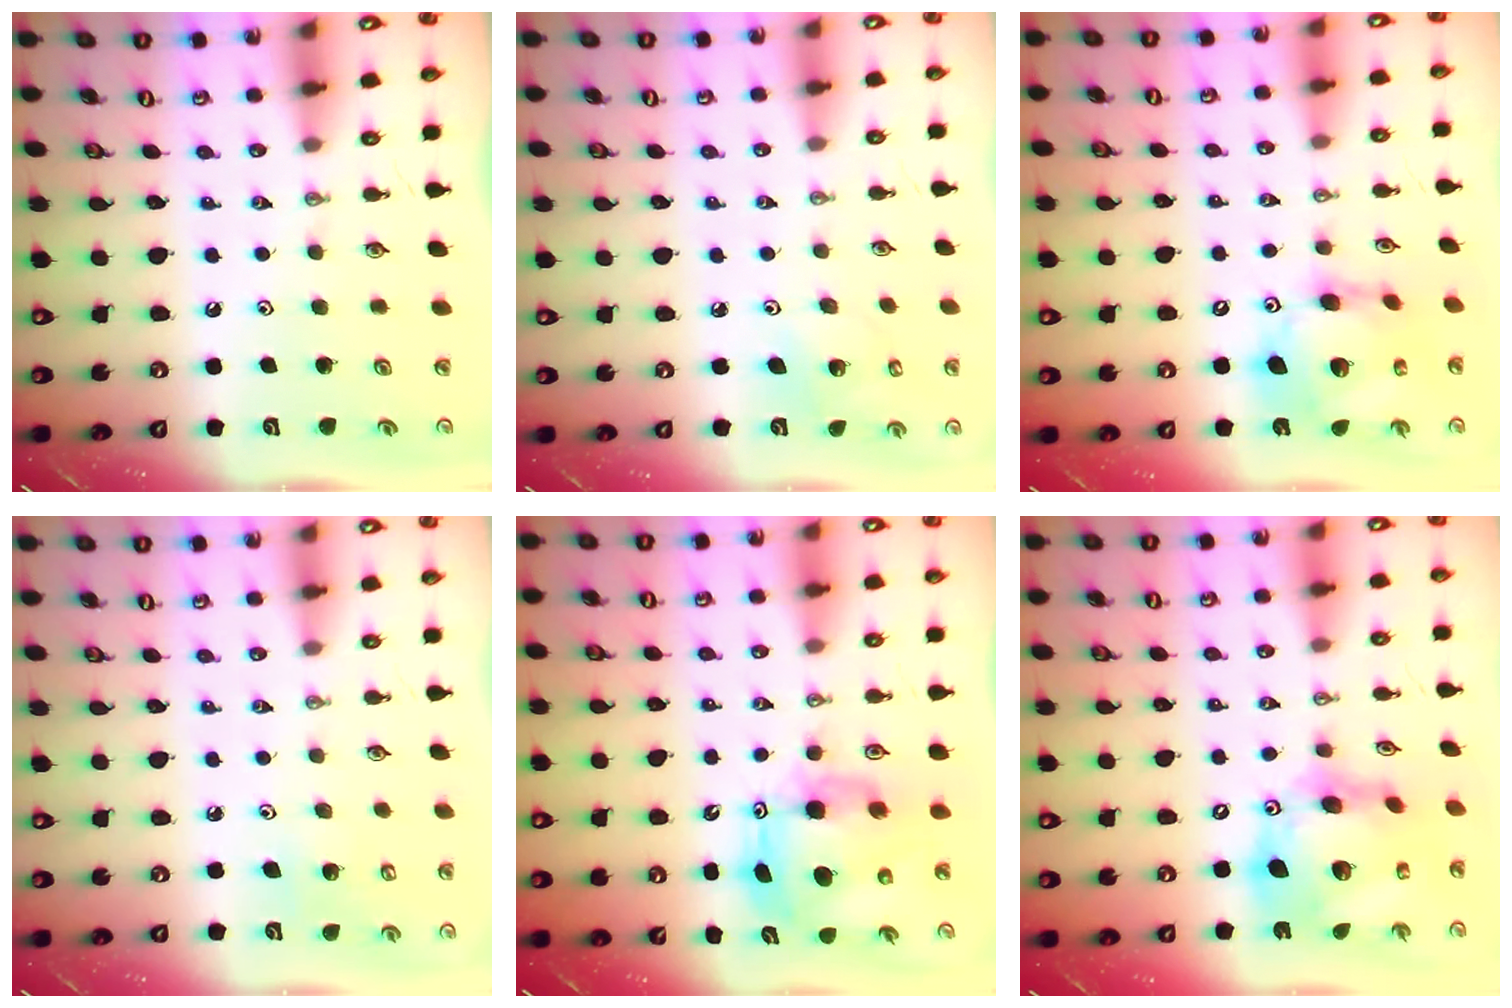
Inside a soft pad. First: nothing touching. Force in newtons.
{"total": 3.6, "press": 3.6, "slide": 0.3}
{"total": 14.9, "press": 14.8, "slide": 1.4}
{"total": 5.5, "press": 5.3, "slide": 1.6}
{"total": 11.1, "press": 11.0, "slide": 1.2}
{"total": 19.8, "press": 19.7, "slide": 1.8}